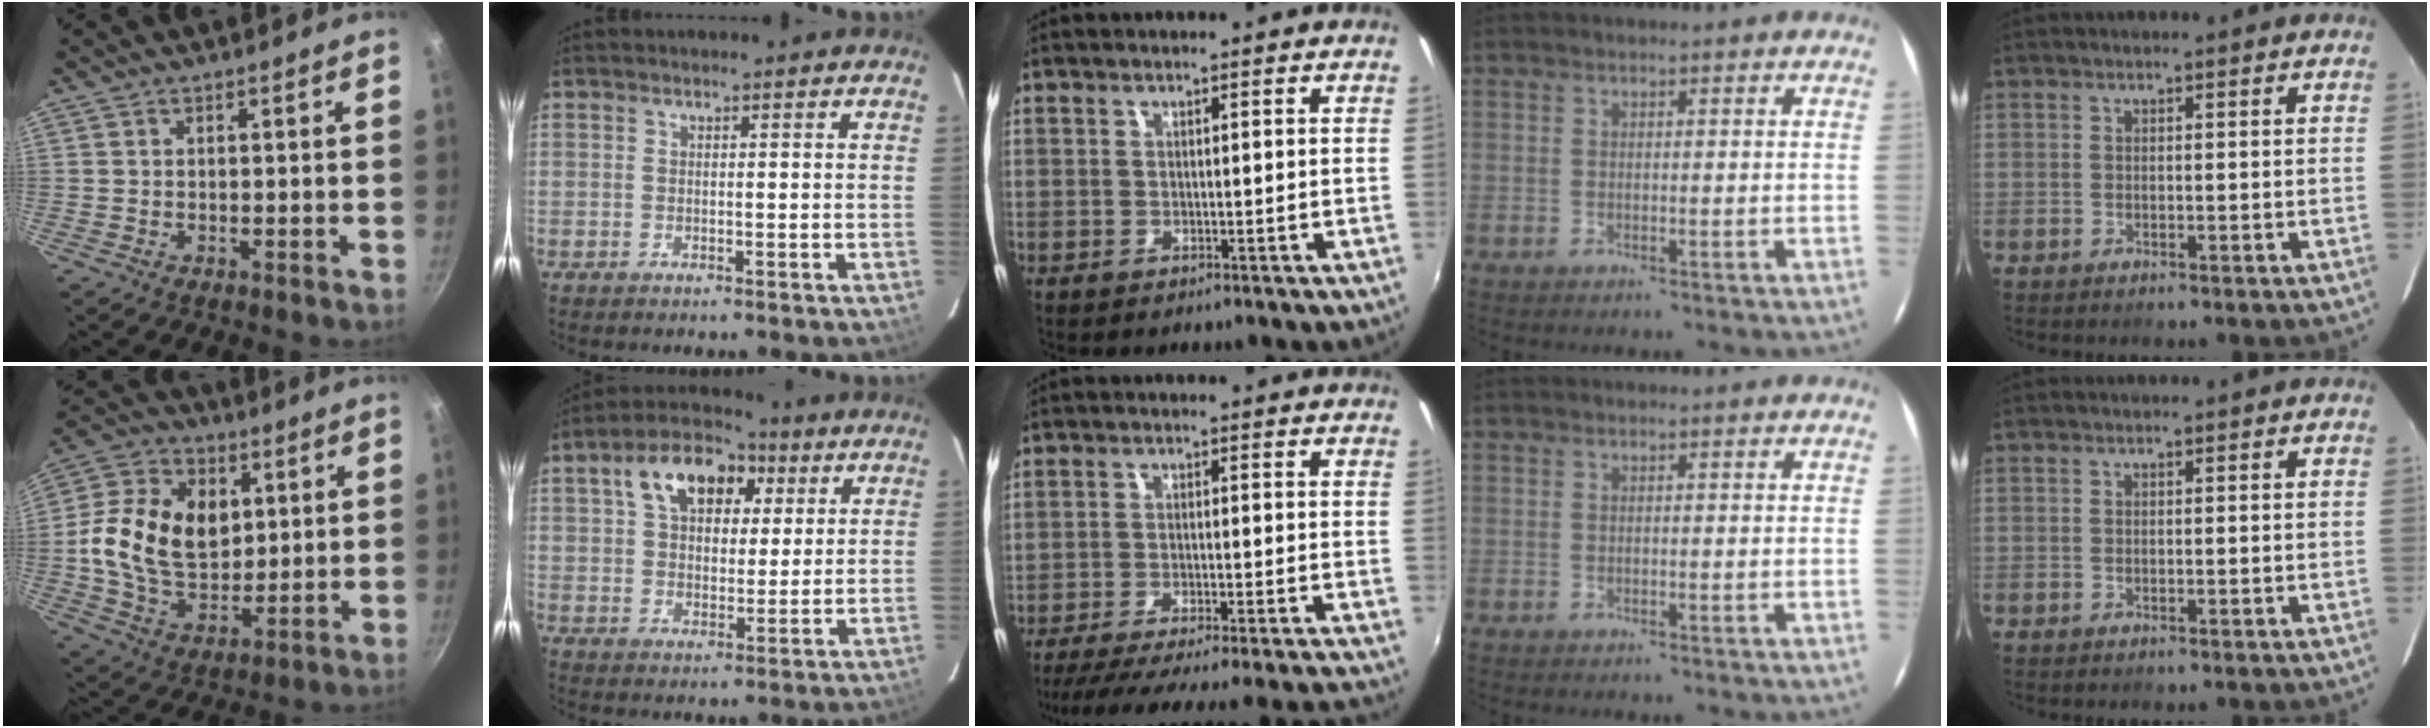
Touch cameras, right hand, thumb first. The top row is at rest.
{"thumb": {"total": 18.0, "force": [2.6, 12.6, 12.6], "torque": [-0.212, 0.001, 0.040]}, "index": {"total": 13.1, "force": [5.3, 8.3, 8.7], "torque": [-0.157, 0.040, 0.084]}, "middle": {"total": 20.6, "force": [-18.8, -0.3, 8.6], "torque": [-0.154, -0.019, -0.271]}}